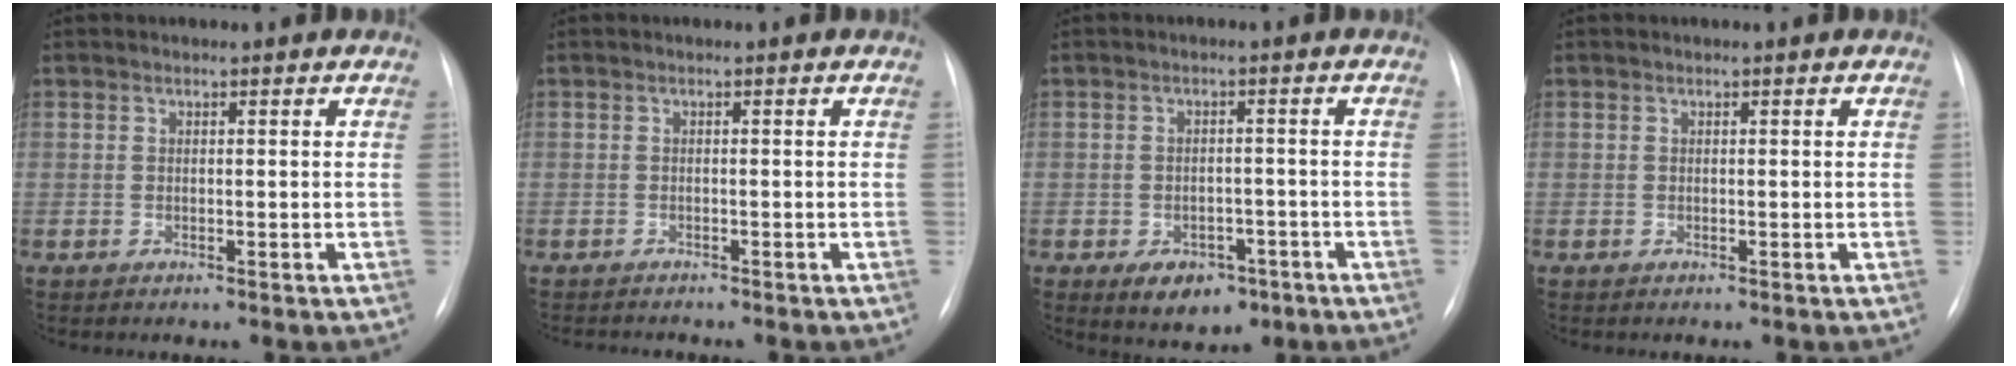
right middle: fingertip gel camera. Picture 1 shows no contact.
{"total": 2.2, "force": [-2.2, 0.3, 0.5], "torque": [-0.003, -0.007, -0.029]}
{"total": 6.0, "force": [-3.2, 4.0, 3.2], "torque": [-0.043, 0.007, -0.034]}
{"total": 0.0}